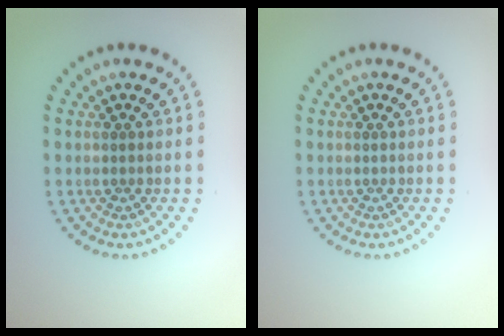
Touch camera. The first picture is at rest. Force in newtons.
{"total": 0.0}